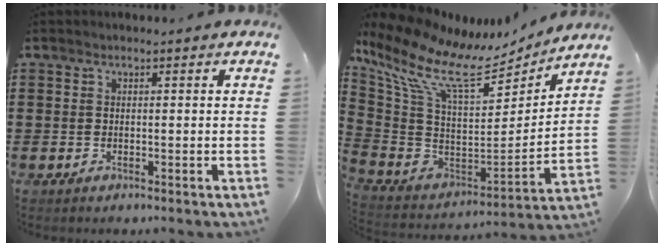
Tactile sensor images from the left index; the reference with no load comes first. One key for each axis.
{"total": 12.3, "fx": 8.0, "fy": 4.4, "fz": 8.3, "tx": -0.201, "ty": -0.059, "tz": 0.134}